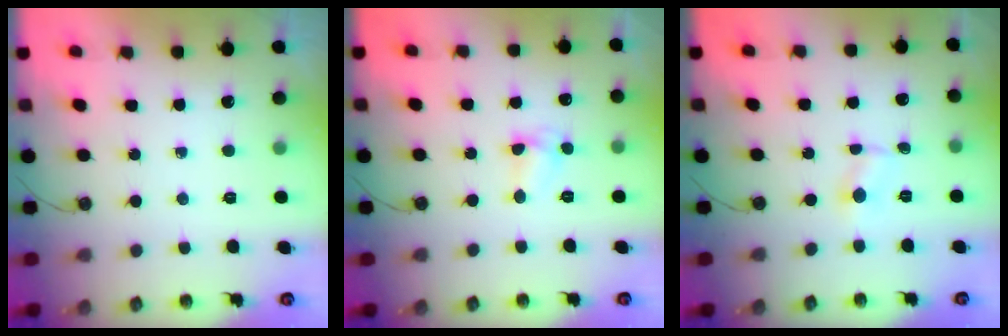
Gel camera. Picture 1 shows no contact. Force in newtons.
{"total": 4.8, "press": 4.7, "slide": 0.6}
{"total": 1.7, "press": 1.6, "slide": 0.2}